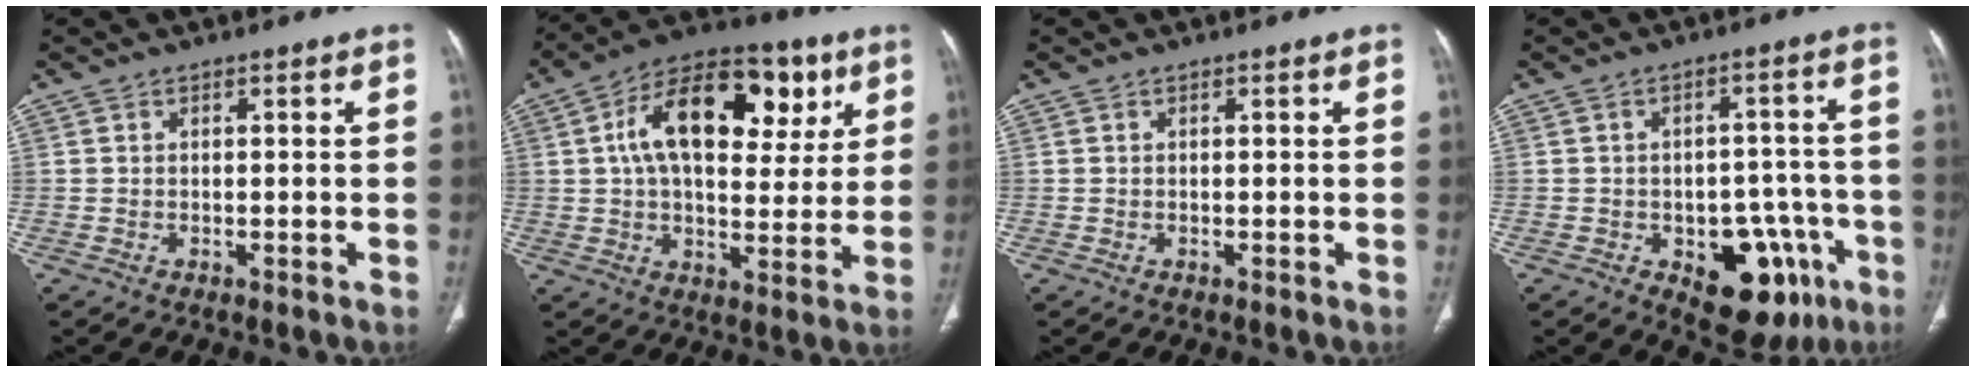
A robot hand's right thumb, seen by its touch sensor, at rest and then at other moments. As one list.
[{"total": 20.5, "force": [6.5, 11.6, 15.6], "torque": [-0.210, 0.009, 0.092]}, {"total": 0.0}, {"total": 14.7, "force": [-6.6, 8.5, 10.0], "torque": [-0.083, 0.036, -0.076]}]